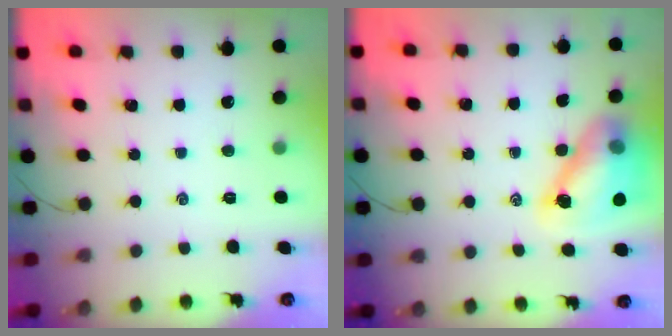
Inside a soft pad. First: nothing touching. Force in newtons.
{"total": 12.7, "press": 12.2, "slide": 3.6}